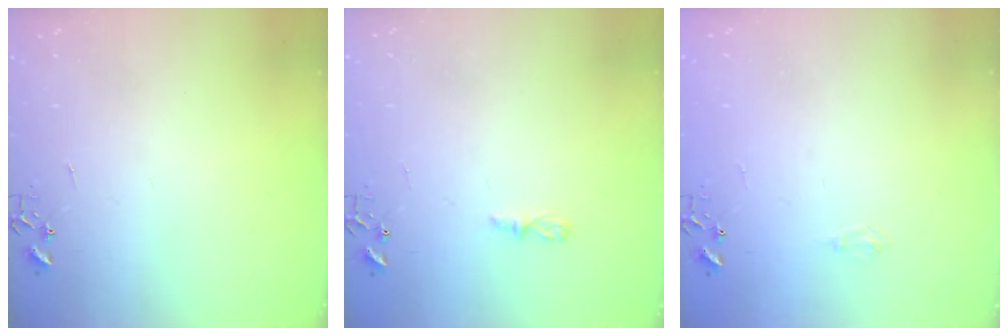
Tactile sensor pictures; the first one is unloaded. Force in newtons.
{"total": 4.4, "press": 4.4, "slide": 0.6}
{"total": 3.8, "press": 3.8, "slide": 0.5}